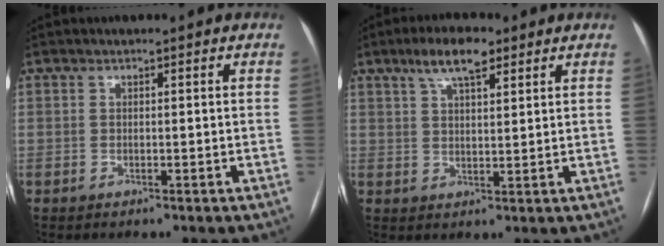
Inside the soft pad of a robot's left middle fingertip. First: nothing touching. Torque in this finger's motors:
{"motor_torque": [0.71, -0.75, 0.35, 0.12]}